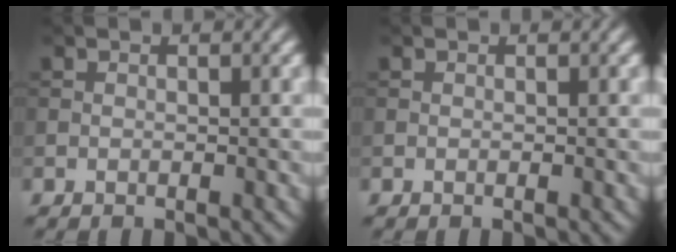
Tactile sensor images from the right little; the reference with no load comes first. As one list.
[{"total": 0.0}]